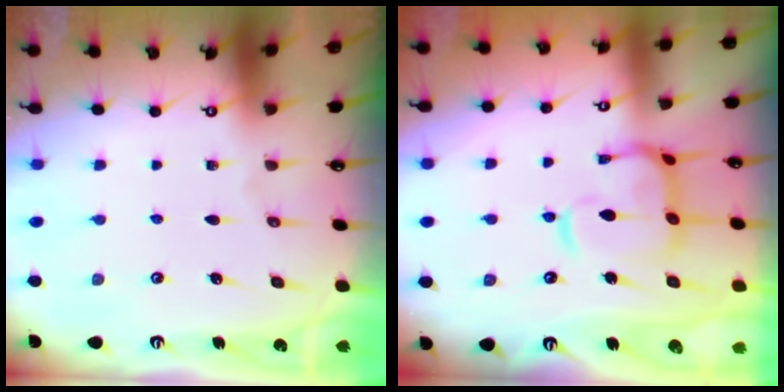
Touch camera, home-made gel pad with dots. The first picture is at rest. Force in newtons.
{"total": 8.4, "press": 8.3, "slide": 1.1}